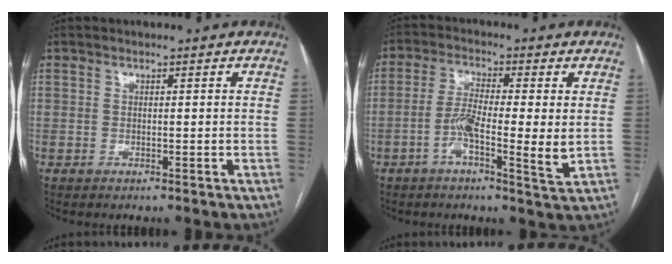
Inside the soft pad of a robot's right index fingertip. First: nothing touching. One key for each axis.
{"total": 7.9, "fx": -1.2, "fy": 1.0, "fz": 7.8, "tx": -0.145, "ty": 0.000, "tz": -0.026}